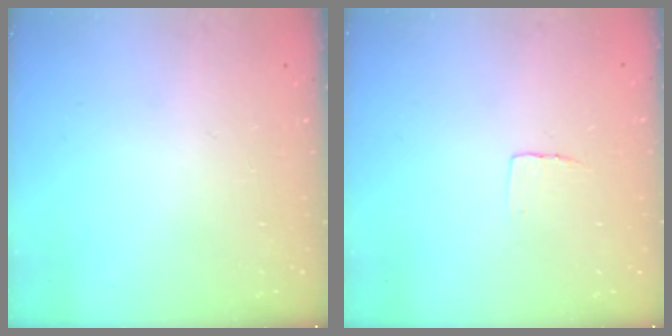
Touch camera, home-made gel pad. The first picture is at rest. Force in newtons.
{"total": 4.1, "press": 4.1, "slide": 0.3}